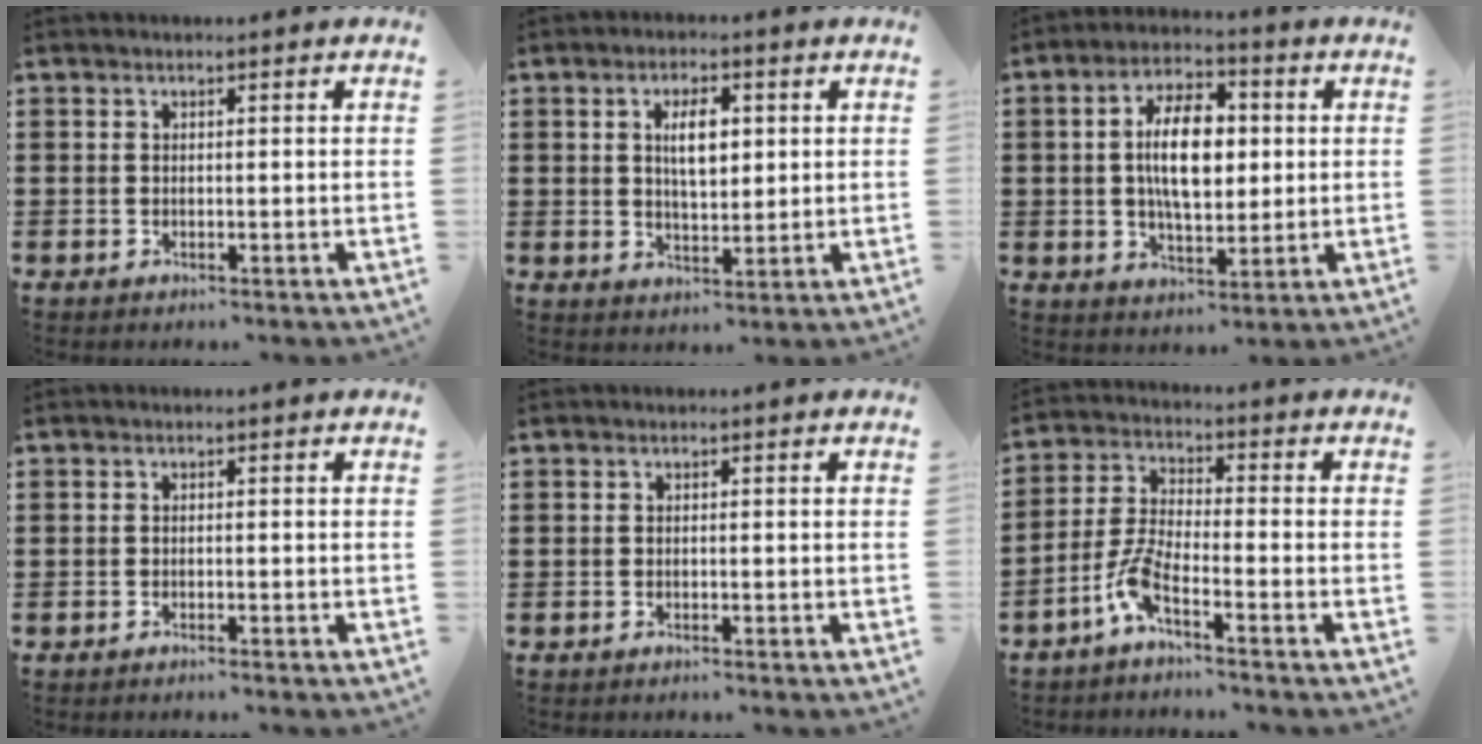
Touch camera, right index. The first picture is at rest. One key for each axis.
{"total": 5.4, "fx": 1.4, "fy": 2.4, "fz": 4.7, "tx": -0.081, "ty": 0.006, "tz": 0.019}
{"total": 10.2, "fx": 1.1, "fy": 4.9, "fz": 8.9, "tx": -0.162, "ty": 0.012, "tz": 0.014}
{"total": 0.8, "fx": -0.8, "fy": -0.2, "fz": 0.1, "tx": -0.004, "ty": -0.003, "tz": -0.015}
{"total": 0.5, "fx": -0.5, "fy": -0.2, "fz": 0.1, "tx": -0.002, "ty": -0.004, "tz": -0.009}
{"total": 5.9, "fx": -4.1, "fy": 0.9, "fz": 4.1, "tx": -0.114, "ty": -0.018, "tz": -0.085}